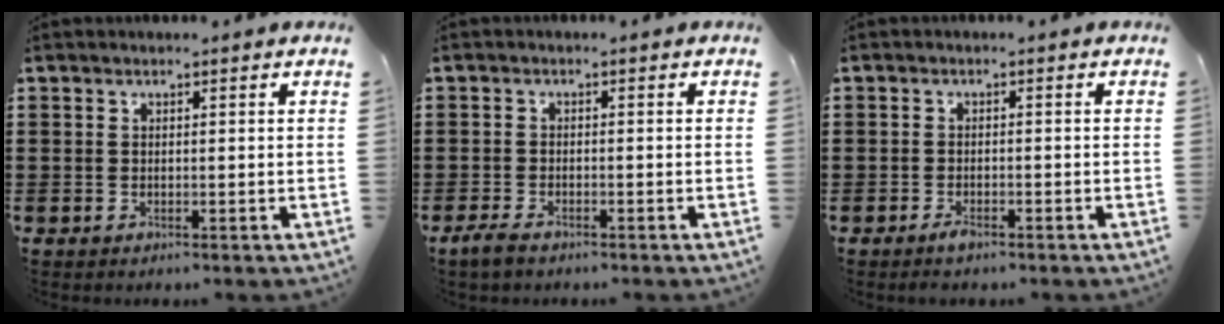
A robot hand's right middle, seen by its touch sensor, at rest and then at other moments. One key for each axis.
{"total": 1.9, "fx": -1.5, "fy": 0.6, "fz": 1.0, "tx": -0.028, "ty": 0.000, "tz": -0.031}
{"total": 1.6, "fx": -1.2, "fy": 0.5, "fz": 0.8, "tx": -0.016, "ty": -0.002, "tz": -0.023}